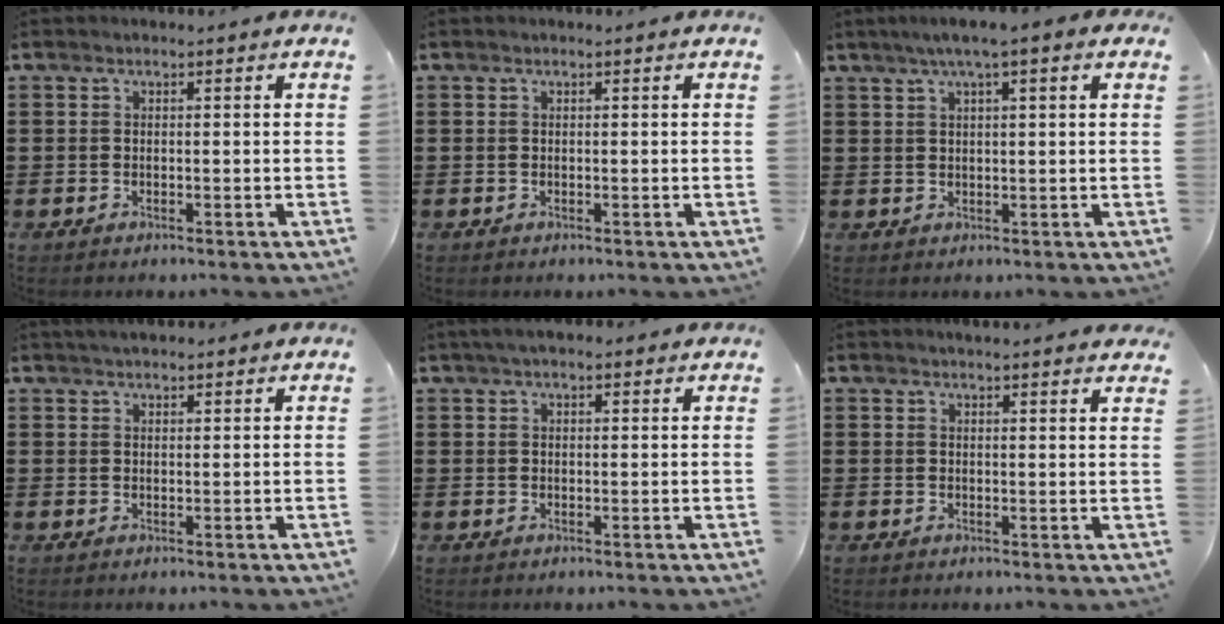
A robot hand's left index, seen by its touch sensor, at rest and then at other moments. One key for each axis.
{"total": 0.0}
{"total": 3.3, "fx": 1.7, "fy": 0.2, "fz": 2.8, "tx": -0.057, "ty": 0.003, "tz": 0.028}
{"total": 1.7, "fx": 1.6, "fy": 0.4, "fz": 0.4, "tx": -0.011, "ty": 0.004, "tz": 0.031}
{"total": 2.4, "fx": 1.8, "fy": 0.8, "fz": 1.3, "tx": -0.029, "ty": 0.007, "tz": 0.033}
{"total": 1.8, "fx": 1.8, "fy": -0.1, "fz": 0.2, "tx": -0.009, "ty": 0.000, "tz": 0.035}